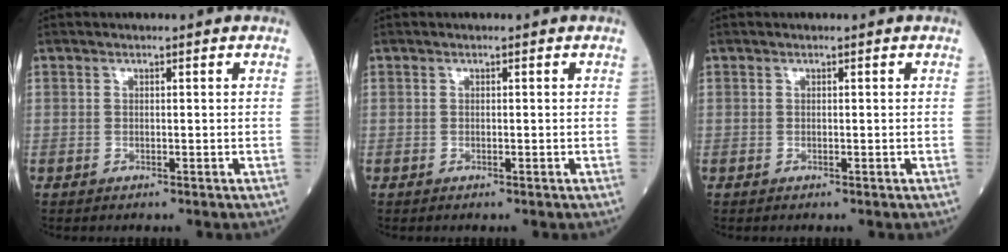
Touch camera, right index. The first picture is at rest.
{"total": 0.0}
{"total": 0.0}